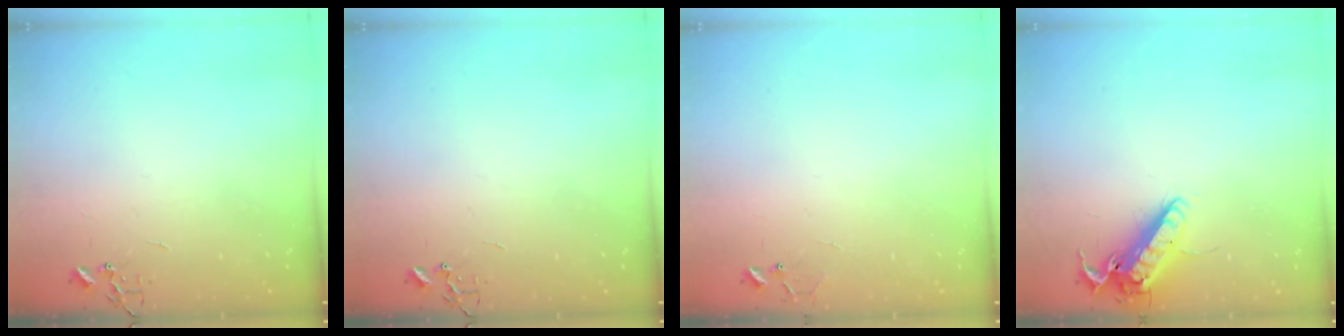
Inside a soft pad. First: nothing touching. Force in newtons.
{"total": 0.0}
{"total": 6.6, "press": 6.6, "slide": 0.5}
{"total": 13.8, "press": 13.7, "slide": 2.0}